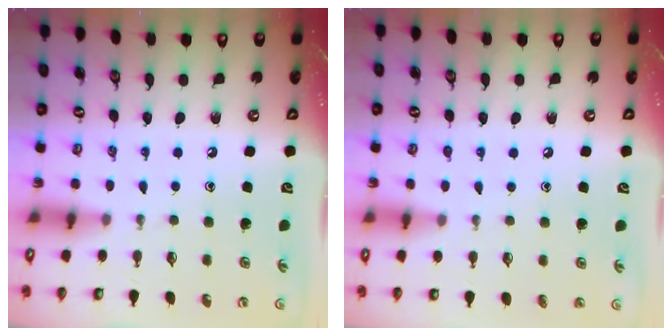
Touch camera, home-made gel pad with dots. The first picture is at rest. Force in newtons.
{"total": 3.5, "press": 3.4, "slide": 0.4}